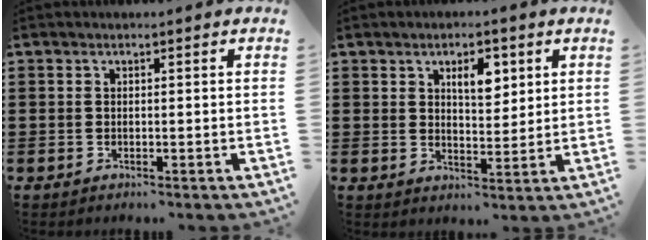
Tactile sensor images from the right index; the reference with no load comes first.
{"total": 4.8, "force": [2.2, 2.3, 3.6], "torque": [-0.055, 0.002, 0.032]}